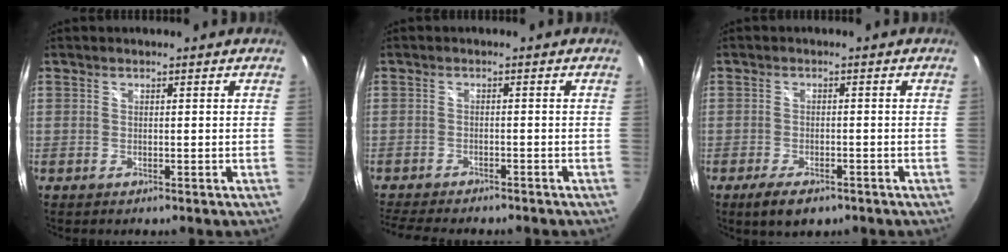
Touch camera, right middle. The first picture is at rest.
{"total": 8.9, "force": [-7.9, 1.8, 3.7], "torque": [-0.090, -0.023, -0.126]}
{"total": 5.6, "force": [-3.8, 2.2, 3.5], "torque": [-0.078, -0.017, -0.061]}